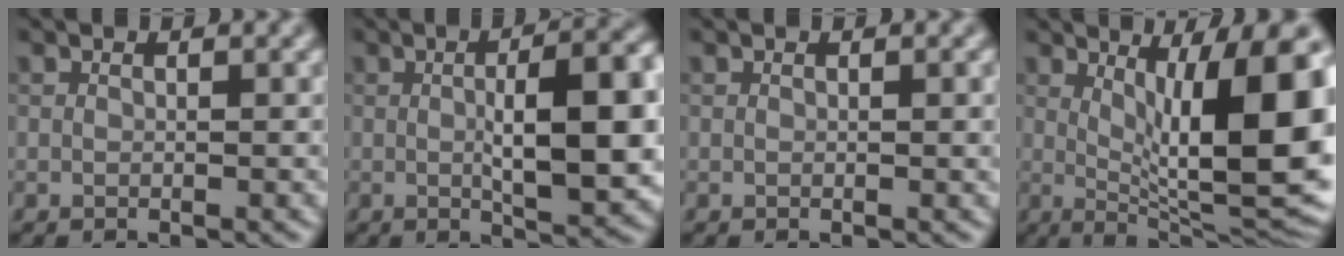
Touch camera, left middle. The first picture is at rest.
{"total": 9.9, "force": [0.1, 3.0, 9.5], "torque": [-0.131, -0.002, 0.005]}
{"total": 0.8, "force": [0.1, 0.1, 0.7], "torque": [-0.008, 0.000, 0.000]}
{"total": 11.4, "force": [1.5, 2.5, 11.0], "torque": [-0.157, -0.008, 0.032]}